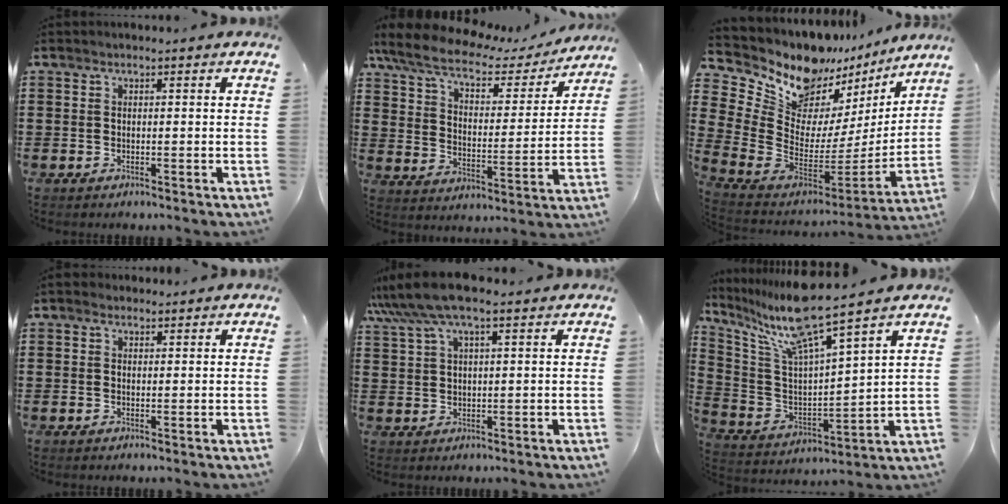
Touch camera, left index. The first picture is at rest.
{"total": 8.4, "force": [6.5, 2.6, 4.7], "torque": [-0.115, -0.028, 0.111]}
{"total": 10.1, "force": [8.4, 5.0, 2.6], "torque": [-0.104, -0.082, 0.151]}
{"total": 1.3, "force": [1.2, 0.6, 0.3], "torque": [-0.007, 0.005, 0.022]}
{"total": 8.0, "force": [5.8, 1.5, 5.3], "torque": [-0.124, -0.005, 0.105]}
{"total": 10.2, "force": [8.0, 0.5, 6.2], "torque": [-0.160, -0.050, 0.131]}